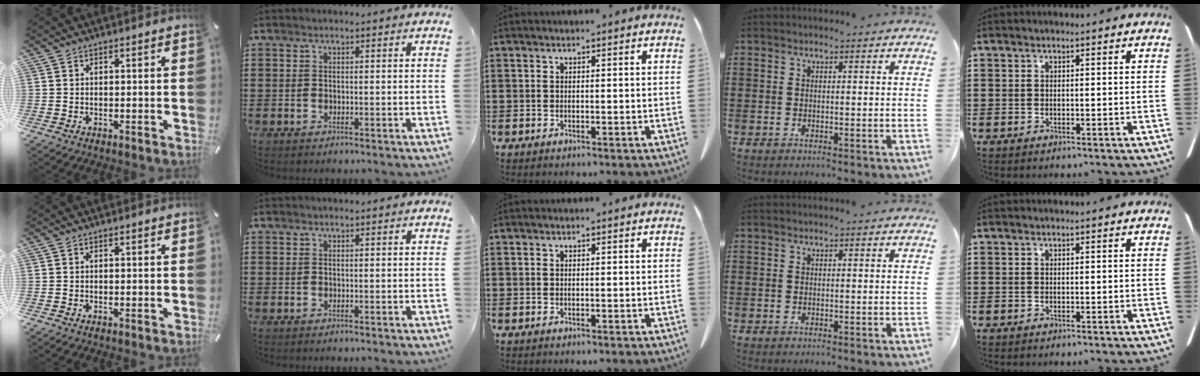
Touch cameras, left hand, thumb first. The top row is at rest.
{}